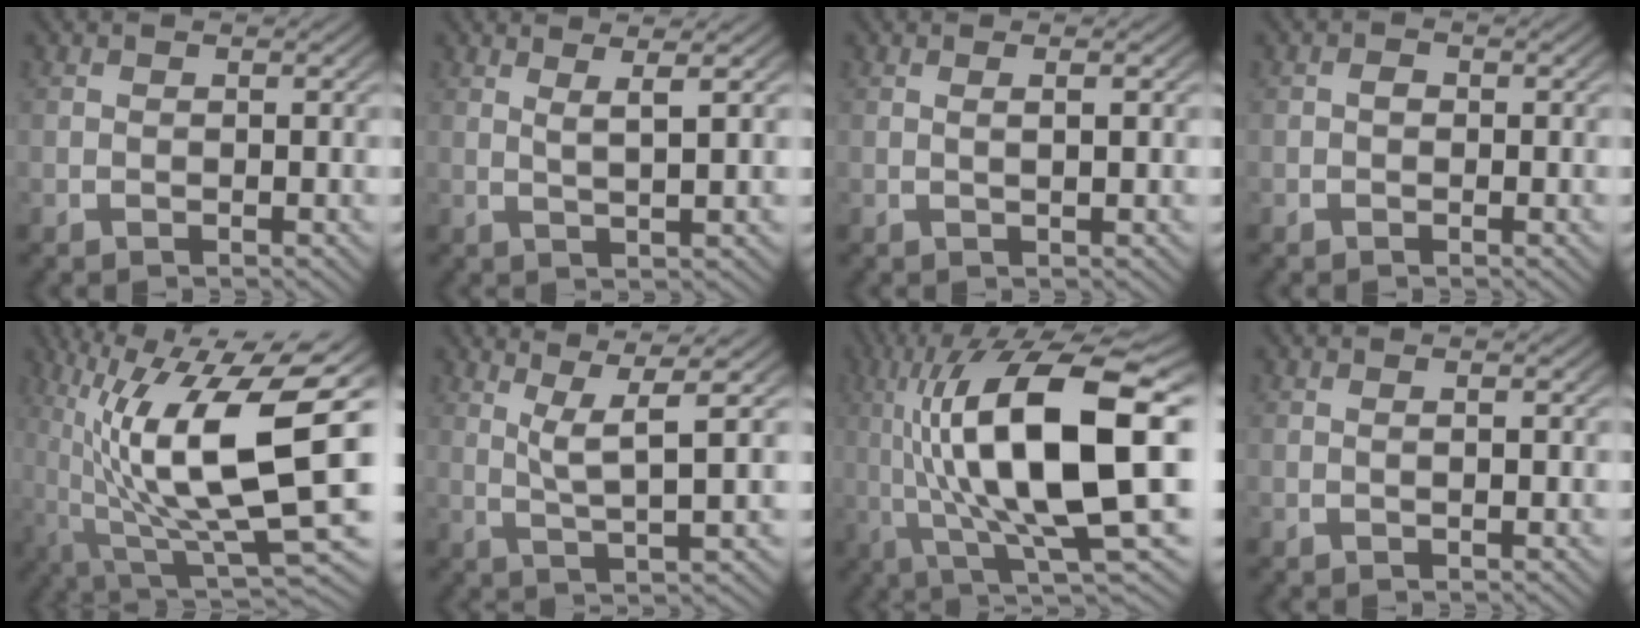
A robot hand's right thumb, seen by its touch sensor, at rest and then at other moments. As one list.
[{"total": 3.1, "force": [2.1, 0.2, 2.3], "torque": [-0.041, 0.004, 0.039]}, {"total": 1.2, "force": [0.4, 0.2, 1.2], "torque": [-0.021, 0.002, 0.009]}, {"total": 0.8, "force": [-0.1, 0.6, 0.5], "torque": [-0.009, -0.004, -0.004]}, {"total": 15.1, "force": [-0.1, 6.8, 13.5], "torque": [-0.257, -0.047, 0.028]}, {"total": 6.0, "force": [2.6, 1.6, 5.2], "torque": [-0.075, 0.003, 0.043]}, {"total": 18.5, "force": [0.7, 8.2, 16.6], "torque": [-0.302, -0.037, 0.029]}, {"total": 0.7, "force": [0.0, 0.2, 0.6], "torque": [-0.010, 0.002, 0.000]}]